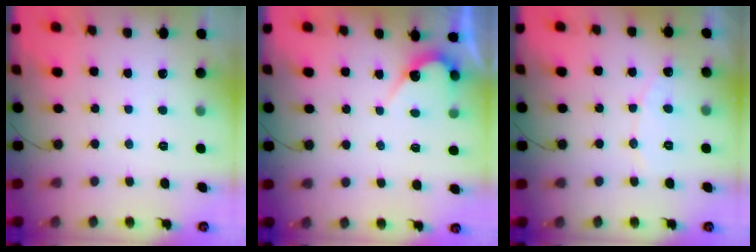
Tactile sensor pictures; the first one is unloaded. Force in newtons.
{"total": 5.5, "press": 5.5, "slide": 0.4}
{"total": 5.4, "press": 5.4, "slide": 0.4}